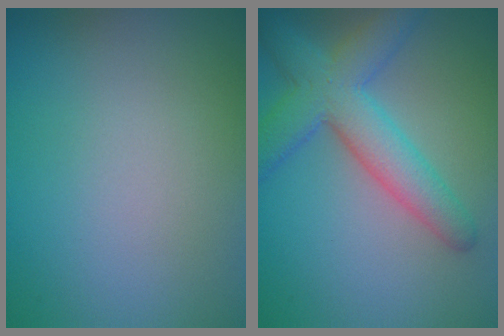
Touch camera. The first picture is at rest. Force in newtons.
{"total": 4.8, "press": 4.8, "slide": 0.2}